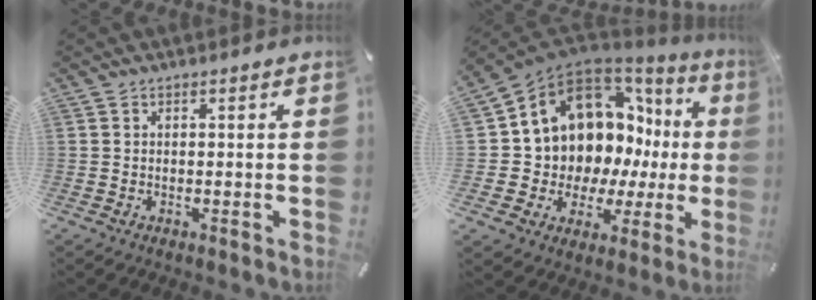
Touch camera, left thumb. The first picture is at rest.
{"total": 12.6, "force": [6.0, 9.8, 5.1], "torque": [-0.092, -0.082, 0.121]}